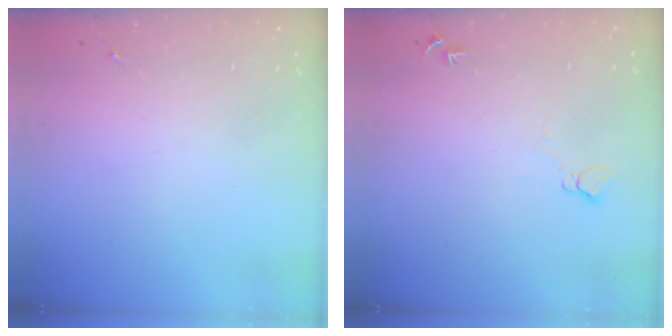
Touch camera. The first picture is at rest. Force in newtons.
{"total": 5.7, "press": 5.7, "slide": 0.7}